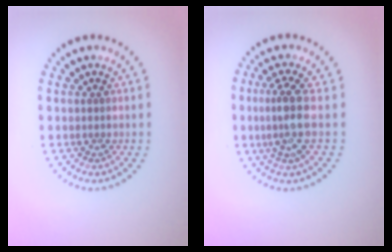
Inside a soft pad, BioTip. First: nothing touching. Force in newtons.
{"total": 3.1, "press": 2.4, "slide": 1.9}